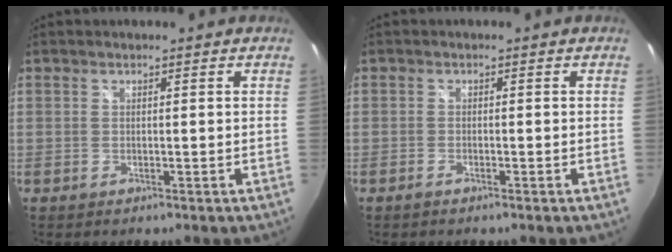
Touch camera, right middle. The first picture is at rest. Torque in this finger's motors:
{"motor_torque": [-0.29, 0.18, -0.02, 0.00]}